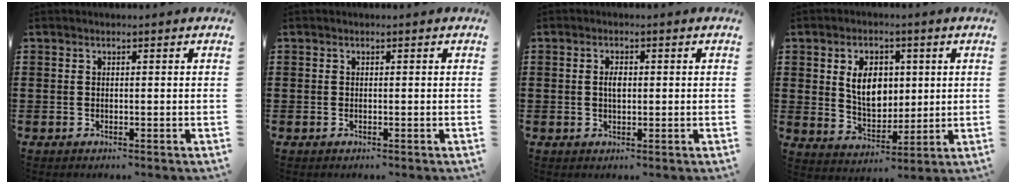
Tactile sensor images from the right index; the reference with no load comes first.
{"total": 0.0}
{"total": 2.1, "force": [0.2, 0.9, 1.9], "torque": [-0.038, 0.006, 0.001]}
{"total": 7.4, "force": [1.6, 5.0, 5.1], "torque": [-0.091, 0.008, 0.022]}